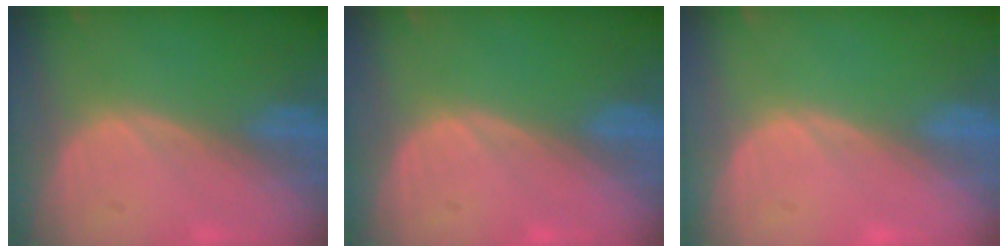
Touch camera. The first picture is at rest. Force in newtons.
{"total": 0.0}
{"total": 0.0}